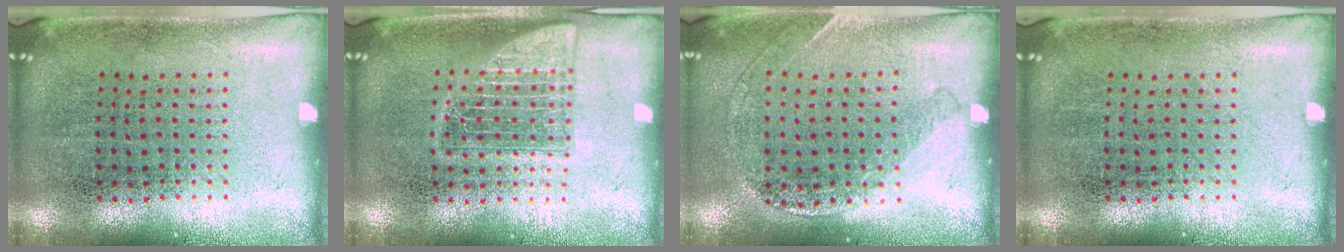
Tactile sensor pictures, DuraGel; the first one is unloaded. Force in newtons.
{"total": 2.5, "press": 2.5, "slide": 0.3}
{"total": 1.2, "press": 1.2, "slide": 0.2}
{"total": 0.0}